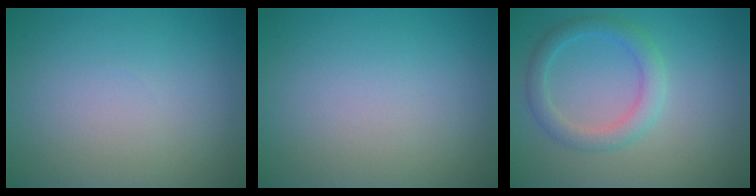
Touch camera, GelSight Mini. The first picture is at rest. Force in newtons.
{"total": 0.0}
{"total": 2.8, "press": 2.8, "slide": 0.1}